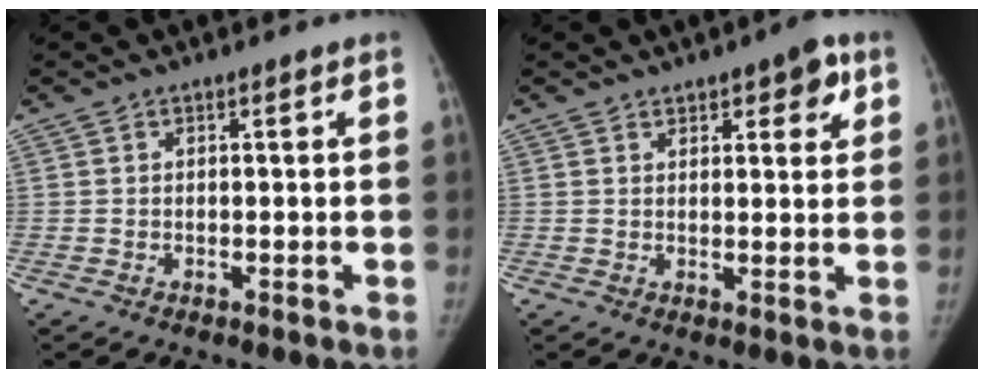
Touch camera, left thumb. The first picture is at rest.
{"total": 5.5, "force": [3.0, 2.4, 3.9], "torque": [-0.025, -0.012, 0.034]}